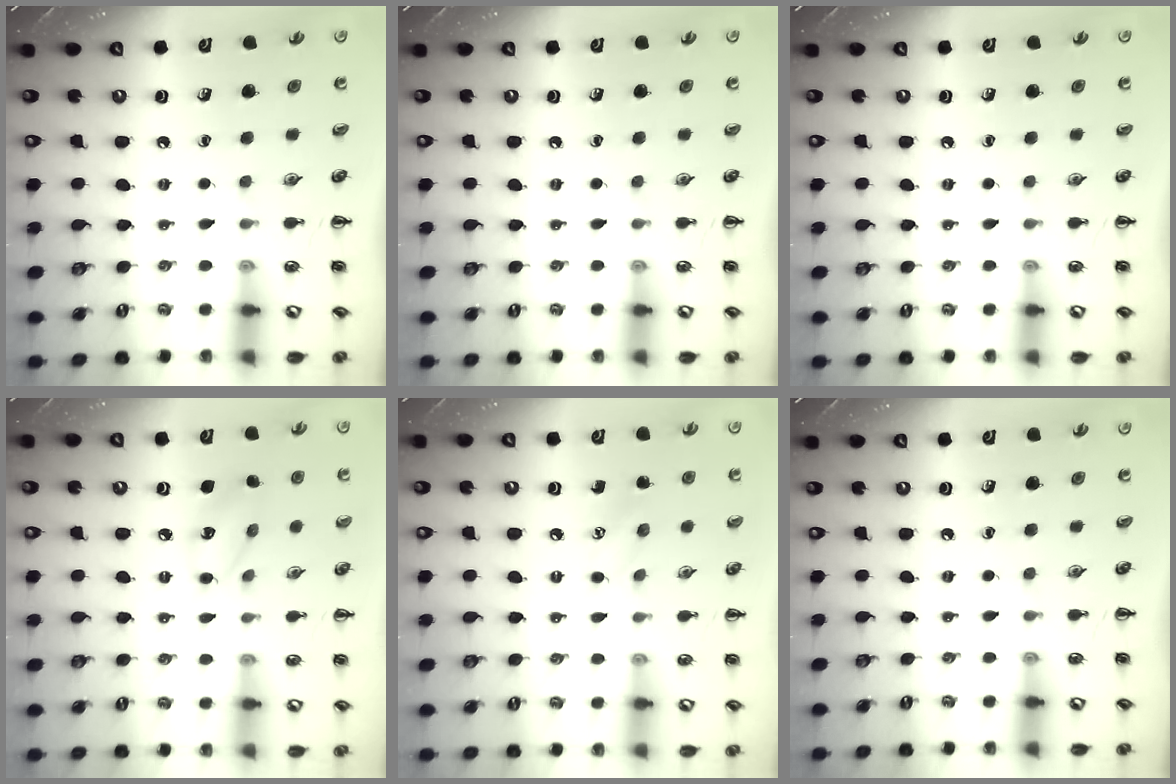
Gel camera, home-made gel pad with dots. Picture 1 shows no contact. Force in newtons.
{"total": 0.0}
{"total": 0.0}
{"total": 7.1, "press": 7.1, "slide": 0.7}
{"total": 5.5, "press": 5.3, "slide": 1.3}
{"total": 0.0}